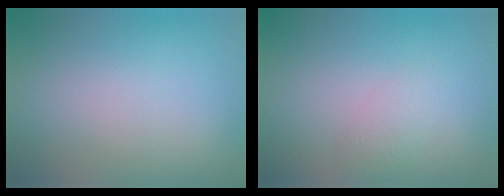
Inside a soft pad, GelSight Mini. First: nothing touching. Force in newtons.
{"total": 1.5, "press": 1.5, "slide": 0.1}